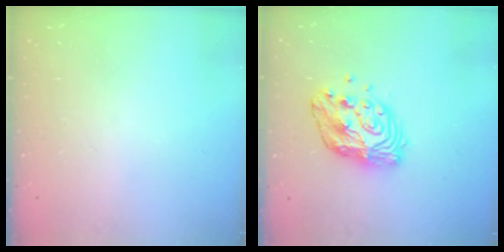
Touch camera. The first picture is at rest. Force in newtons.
{"total": 12.7, "press": 12.6, "slide": 1.0}